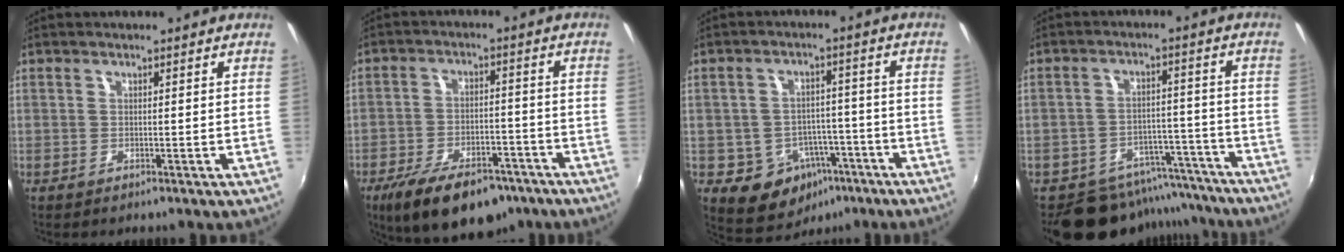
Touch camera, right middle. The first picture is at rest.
{"total": 16.5, "force": [-11.2, 7.4, 9.5], "torque": [-0.185, -0.016, -0.167]}
{"total": 10.6, "force": [-5.4, 8.3, 4.0], "torque": [-0.080, 0.020, -0.051]}
{"total": 14.5, "force": [-12.8, 6.0, 3.0], "torque": [-0.063, 0.035, -0.165]}